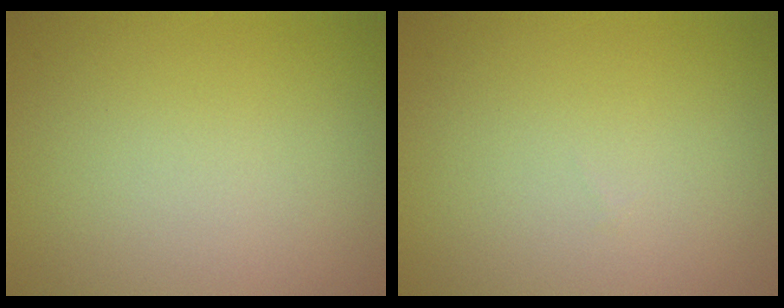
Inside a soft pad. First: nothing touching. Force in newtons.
{"total": 0.0}